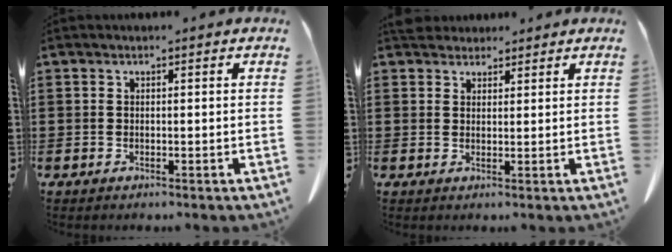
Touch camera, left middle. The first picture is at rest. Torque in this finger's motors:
{"motor_torque": [0.25, 0.19, -0.04, -0.01]}